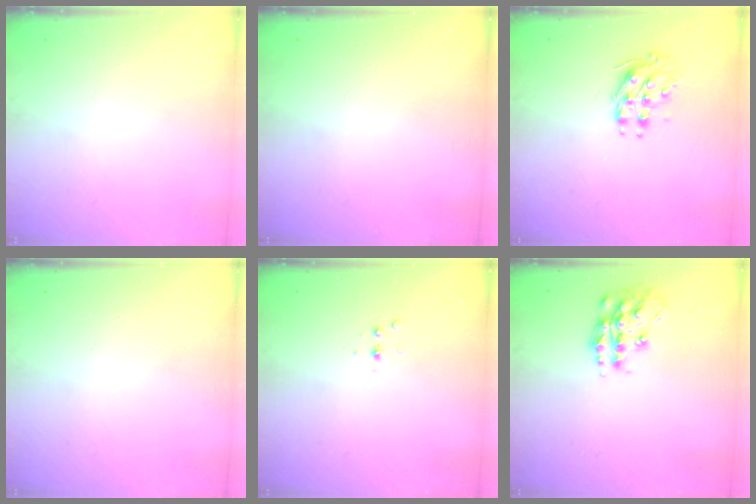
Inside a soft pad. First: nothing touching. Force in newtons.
{"total": 0.0}
{"total": 9.0, "press": 9.0, "slide": 0.1}
{"total": 0.0}
{"total": 2.3, "press": 2.3, "slide": 0.3}
{"total": 14.6, "press": 14.6, "slide": 0.8}